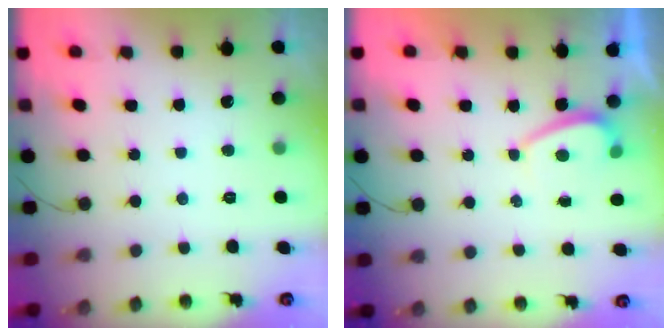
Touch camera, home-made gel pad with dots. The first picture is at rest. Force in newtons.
{"total": 0.9, "press": 0.7, "slide": 0.5}